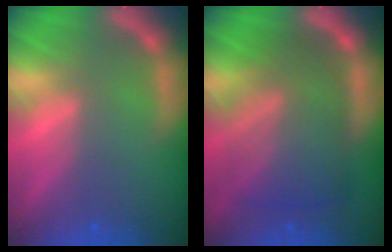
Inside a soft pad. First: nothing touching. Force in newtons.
{"total": 9.5}